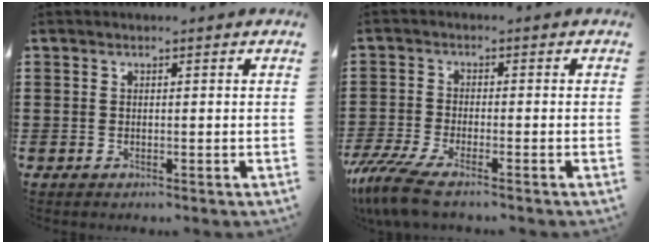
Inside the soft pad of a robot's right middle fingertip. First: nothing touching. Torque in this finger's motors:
{"motor_torque": [1.25, -0.68, 0.42, 0.13]}